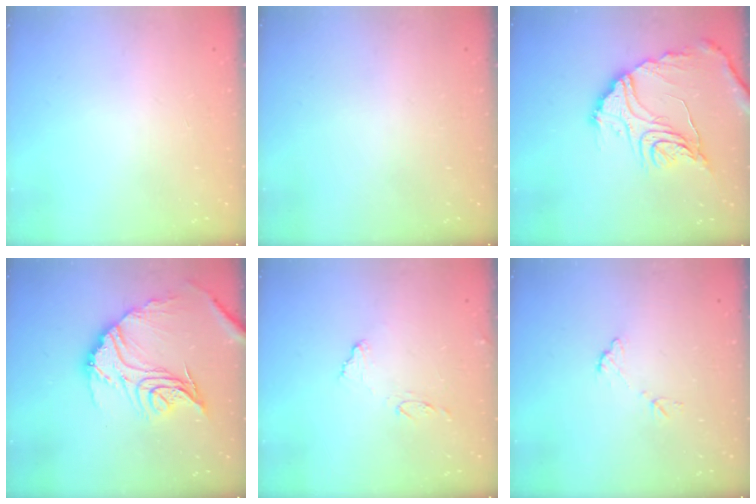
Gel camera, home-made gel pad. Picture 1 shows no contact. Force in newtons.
{"total": 0.0}
{"total": 18.2, "press": 18.1, "slide": 2.0}
{"total": 20.5, "press": 20.4, "slide": 2.0}
{"total": 8.0, "press": 7.9, "slide": 0.7}
{"total": 7.3, "press": 7.3, "slide": 0.3}